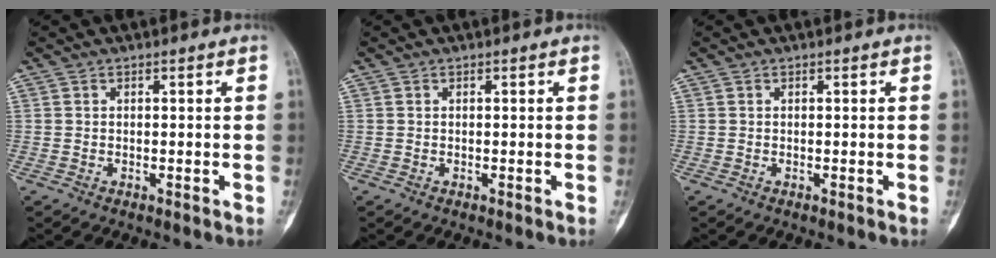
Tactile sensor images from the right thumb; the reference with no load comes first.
{"total": 0.0}
{"total": 0.0}